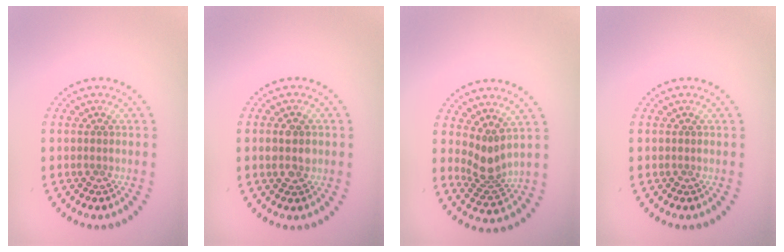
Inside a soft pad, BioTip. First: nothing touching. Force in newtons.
{"total": 2.1, "press": 2.1, "slide": 0.1}
{"total": 2.8, "press": 2.0, "slide": 1.9}
{"total": 0.0}